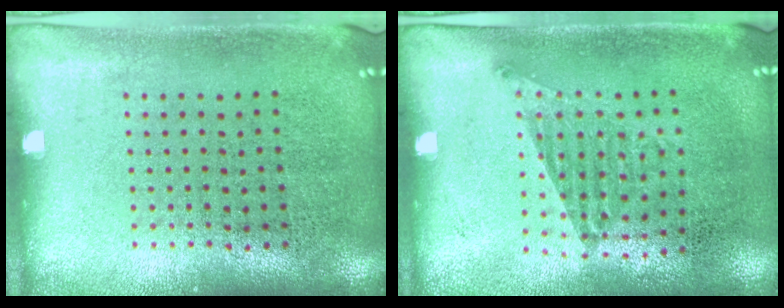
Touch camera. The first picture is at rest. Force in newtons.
{"total": 1.0, "press": 0.8, "slide": 0.7}